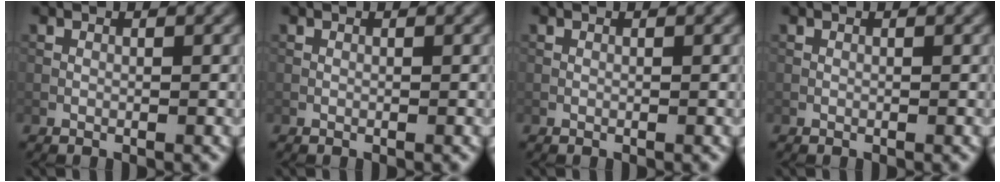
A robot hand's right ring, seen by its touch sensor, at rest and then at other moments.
{"total": 0.0}
{"total": 0.0}
{"total": 0.0}